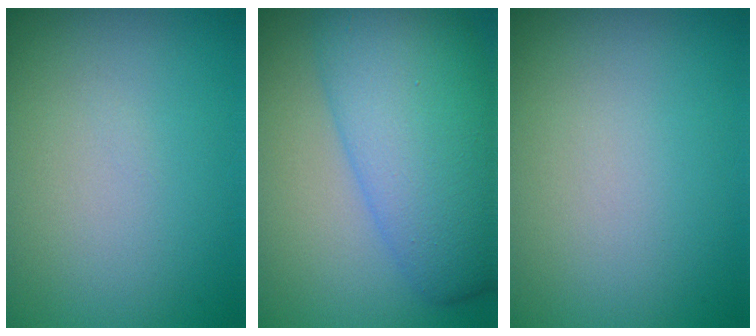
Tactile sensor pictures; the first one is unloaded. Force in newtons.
{"total": 10.3, "press": 10.3, "slide": 0.1}
{"total": 0.0}